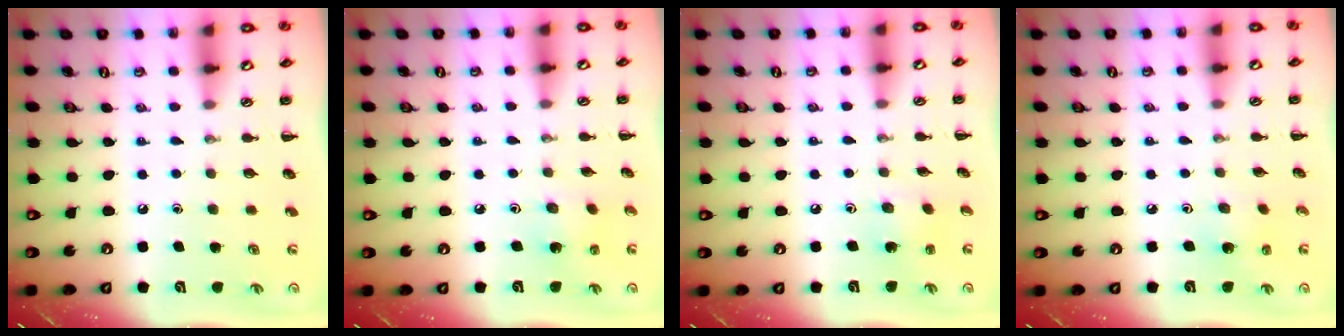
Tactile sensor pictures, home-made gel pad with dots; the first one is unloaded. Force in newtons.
{"total": 2.4, "press": 2.2, "slide": 0.8}
{"total": 1.9, "press": 1.8, "slide": 0.7}
{"total": 2.1, "press": 2.0, "slide": 0.5}